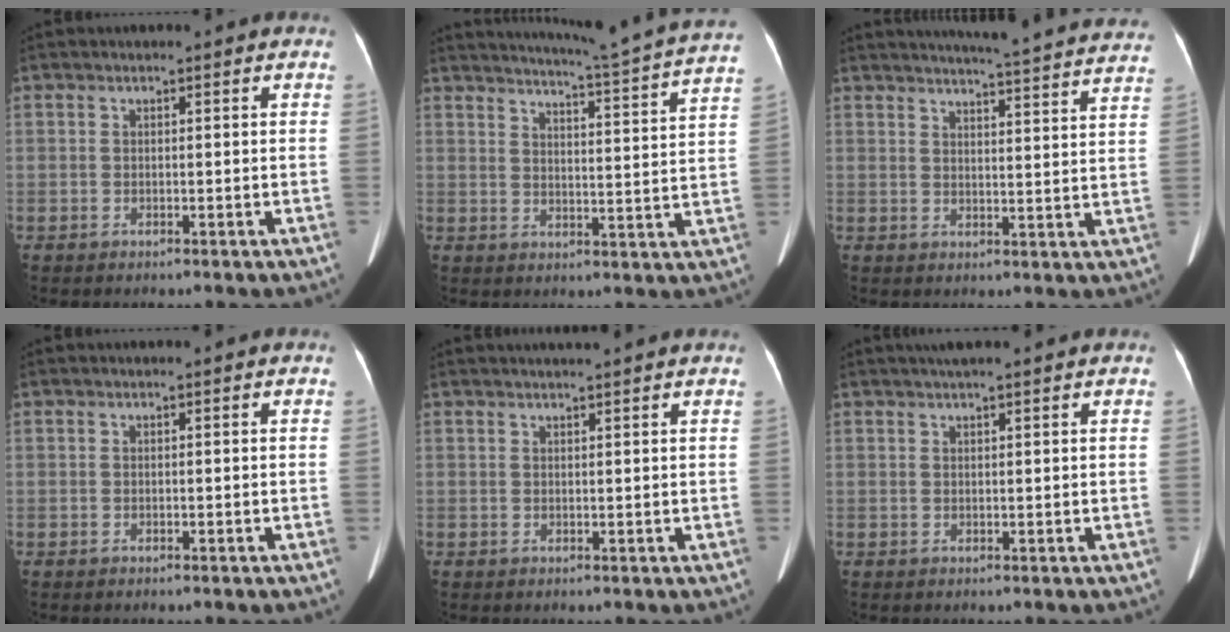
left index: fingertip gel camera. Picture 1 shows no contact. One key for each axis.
{"total": 19.0, "fx": 17.5, "fy": -2.3, "fz": 6.9, "tx": -0.121, "ty": -0.062, "tz": 0.214}
{"total": 23.0, "fx": 21.8, "fy": 0.5, "fz": 7.4, "tx": -0.109, "ty": -0.054, "tz": 0.250}
{"total": 0.0}
{"total": 4.2, "fx": 3.7, "fy": -0.5, "fz": 1.9, "tx": -0.026, "ty": 0.020, "tz": 0.046}
{"total": 5.4, "fx": 4.5, "fy": 0.2, "fz": 3.0, "tx": -0.041, "ty": 0.027, "tz": 0.064}